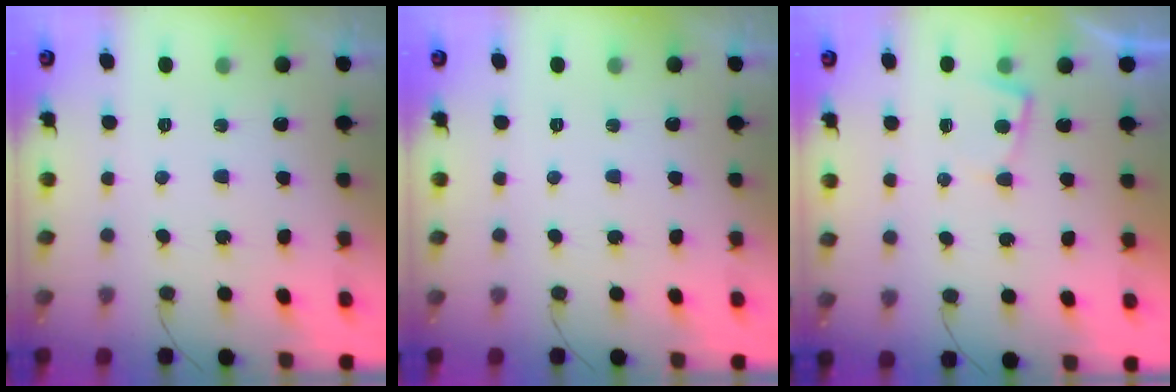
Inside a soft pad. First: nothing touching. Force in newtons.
{"total": 0.0}
{"total": 3.0, "press": 3.0, "slide": 0.5}